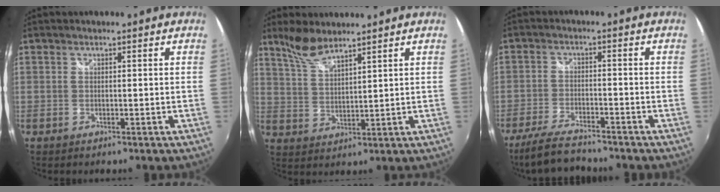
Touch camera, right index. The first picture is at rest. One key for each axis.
{"total": 6.2, "fx": 5.2, "fy": 1.3, "fz": 3.1, "tx": -0.064, "ty": 0.005, "tz": 0.109}
{"total": 10.0, "fx": -8.6, "fy": 2.2, "fz": 4.5, "tx": -0.117, "ty": -0.022, "tz": -0.154}